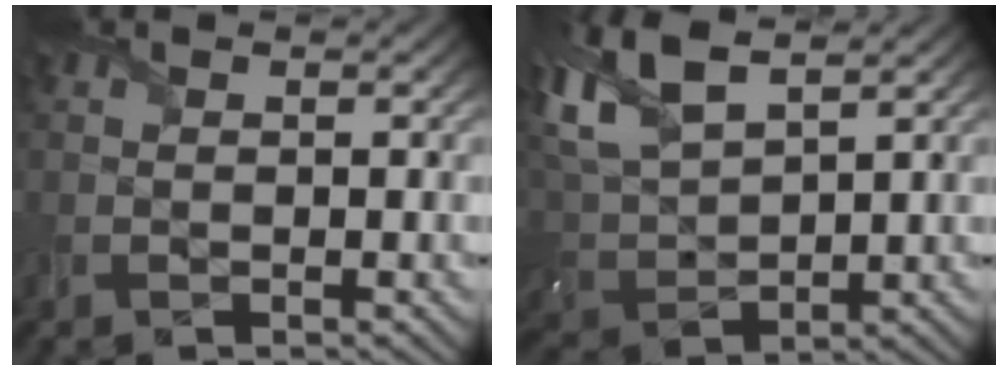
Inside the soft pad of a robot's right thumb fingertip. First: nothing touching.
{"total": 11.7, "force": [6.9, 5.1, 7.9], "torque": [-0.217, 0.021, 0.134]}